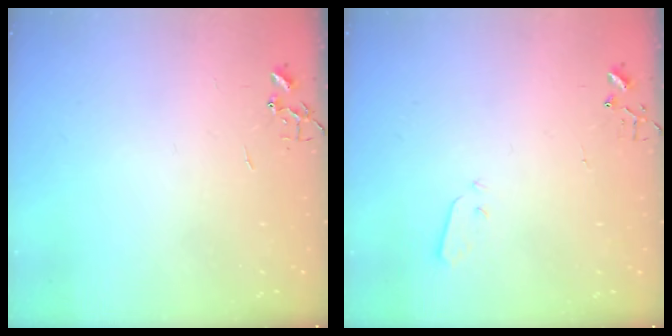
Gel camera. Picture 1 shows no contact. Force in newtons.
{"total": 3.2, "press": 3.2, "slide": 0.1}